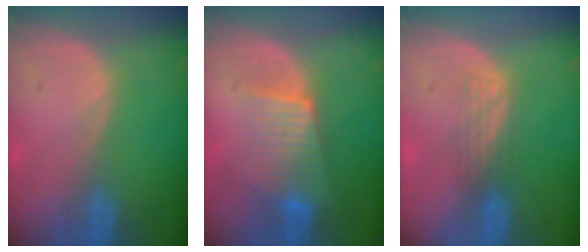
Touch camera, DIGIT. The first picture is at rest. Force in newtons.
{"total": 6.5, "press": 6.1, "slide": 2.1}
{"total": 2.9, "press": 2.5, "slide": 1.5}